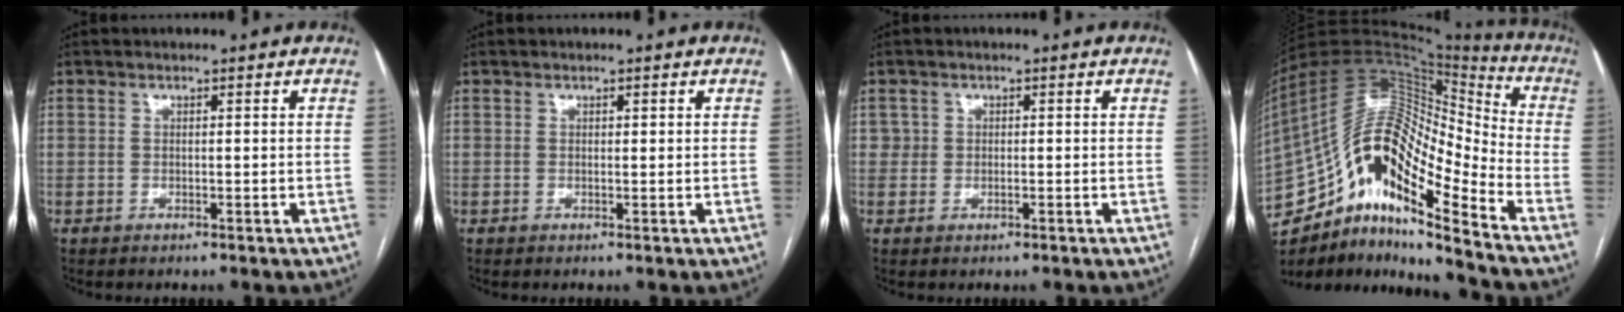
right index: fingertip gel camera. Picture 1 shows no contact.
{"total": 0.7, "force": [0.3, 0.3, 0.5], "torque": [-0.006, 0.001, 0.004]}
{"total": 1.5, "force": [0.4, 1.4, 0.0], "torque": [0.012, 0.003, 0.002]}
{"total": 22.4, "force": [-13.4, 5.9, 17.0], "torque": [-0.336, 0.040, -0.234]}